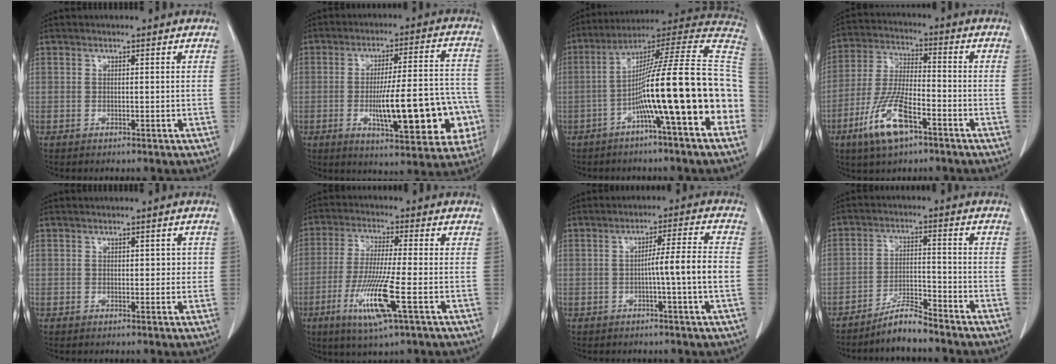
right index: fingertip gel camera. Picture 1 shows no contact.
{"total": 18.1, "force": [-4.7, 4.0, 17.0], "torque": [-0.193, 0.029, -0.051]}
{"total": 23.0, "force": [-5.7, 0.3, 22.2], "torque": [-0.273, 0.028, -0.095]}
{"total": 11.3, "force": [-6.0, 2.9, 9.2], "torque": [-0.195, -0.011, -0.112]}
{"total": 2.4, "force": [0.3, 1.4, 1.9], "torque": [-0.020, 0.004, 0.004]}
{"total": 11.0, "force": [-4.0, 0.0, 10.2], "torque": [-0.207, -0.024, -0.079]}
{"total": 6.8, "force": [-1.3, -1.0, 6.6], "torque": [-0.098, 0.009, -0.021]}
{"total": 4.9, "force": [-4.6, 0.4, 1.7], "torque": [-0.025, -0.006, -0.088]}